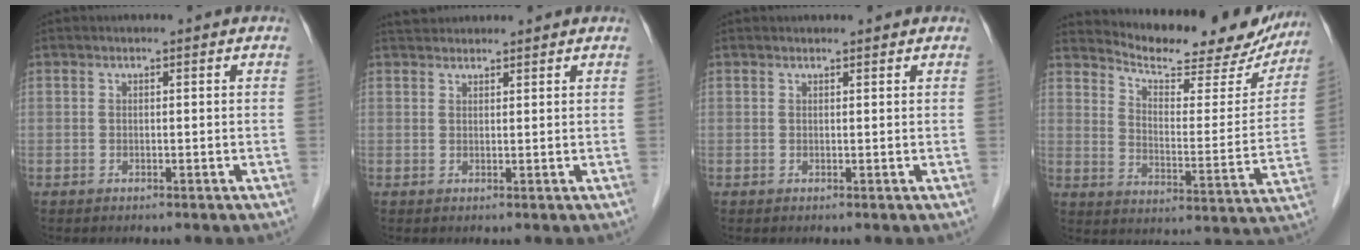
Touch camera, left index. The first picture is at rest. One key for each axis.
{"total": 3.1, "fx": 3.0, "fy": 0.6, "fz": 0.4, "tx": -0.008, "ty": 0.031, "tz": 0.052}
{"total": 1.8, "fx": 1.7, "fy": 0.4, "fz": 0.5, "tx": -0.012, "ty": 0.016, "tz": 0.021}
{"total": 20.5, "fx": 18.7, "fy": 4.7, "fz": 6.9, "tx": -0.090, "ty": -0.030, "tz": 0.242}